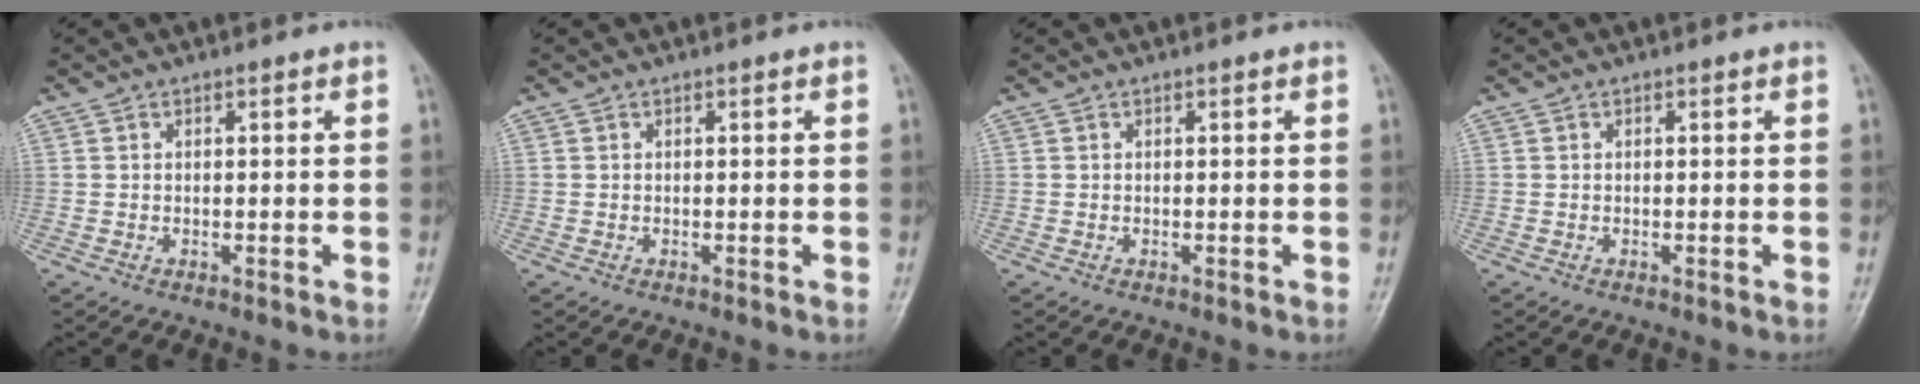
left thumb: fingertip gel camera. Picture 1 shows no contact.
{"total": 0.0}
{"total": 0.0}
{"total": 0.0}